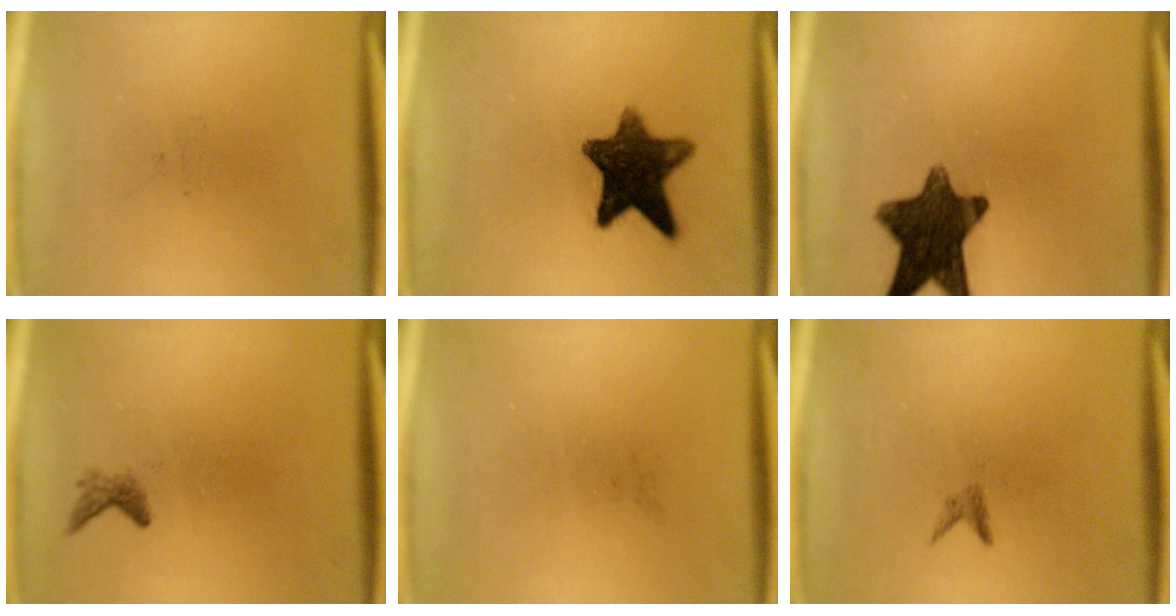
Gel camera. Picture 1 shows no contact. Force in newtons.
{"total": 11.4}
{"total": 12.1}
{"total": 1.1}
{"total": 0.0}
{"total": 0.8}